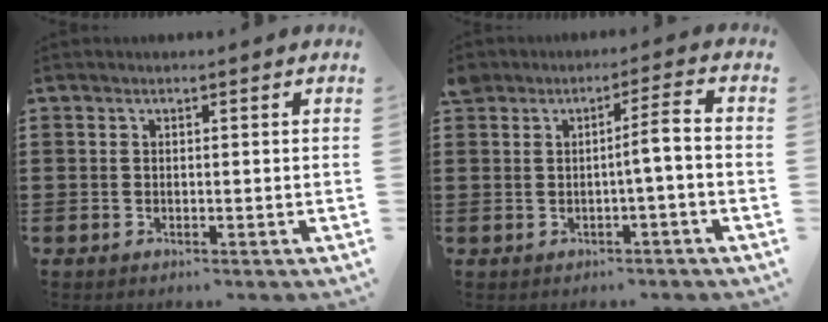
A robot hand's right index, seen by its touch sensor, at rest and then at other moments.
{"total": 3.0, "force": [-0.5, -0.2, 3.0], "torque": [-0.056, 0.000, -0.012]}